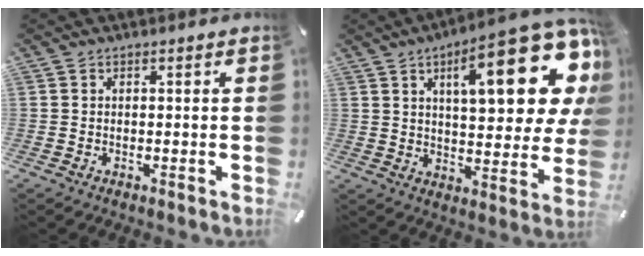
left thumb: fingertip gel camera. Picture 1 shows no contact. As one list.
[{"total": 23.8, "force": [10.4, 8.0, 19.8], "torque": [-0.277, -0.055, 0.152]}]